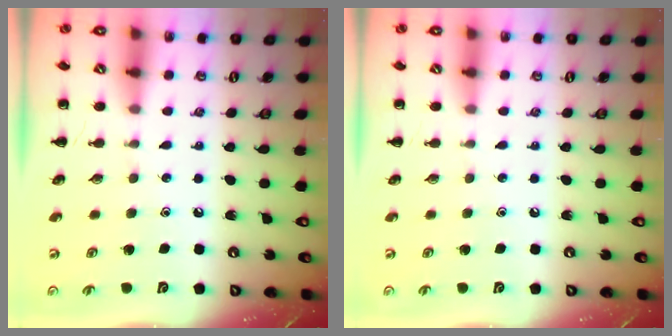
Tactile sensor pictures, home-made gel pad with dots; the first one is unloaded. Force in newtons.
{"total": 0.0}